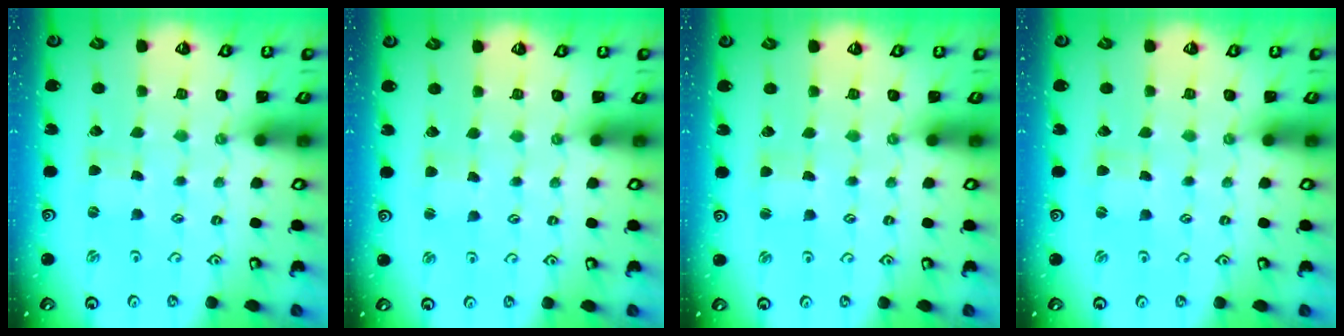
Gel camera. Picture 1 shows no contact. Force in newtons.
{"total": 2.9, "press": 2.9, "slide": 0.3}
{"total": 2.0, "press": 2.0, "slide": 0.3}
{"total": 0.0}